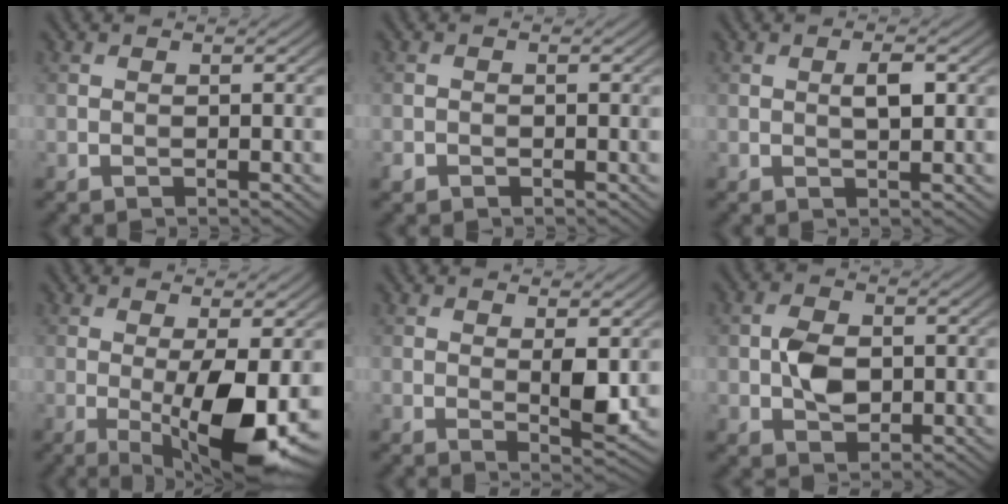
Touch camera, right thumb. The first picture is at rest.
{"total": 0.6, "force": [-0.4, 0.3, 0.1], "torque": [-0.003, -0.002, -0.008]}
{"total": 2.2, "force": [0.4, 0.7, 2.0], "torque": [-0.036, 0.002, 0.007]}
{"total": 10.2, "force": [-1.7, 2.6, 9.7], "torque": [-0.165, -0.010, -0.021]}
{"total": 3.5, "force": [0.7, 1.1, 3.3], "torque": [-0.060, -0.008, 0.017]}
{"total": 4.3, "force": [-0.2, 2.9, 3.1], "torque": [-0.065, 0.000, -0.005]}